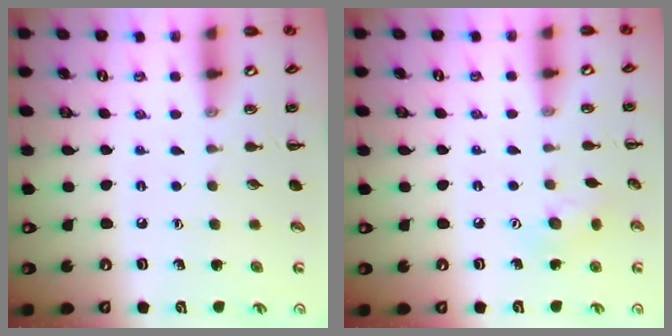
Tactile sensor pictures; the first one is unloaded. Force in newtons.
{"total": 6.9, "press": 6.8, "slide": 1.3}